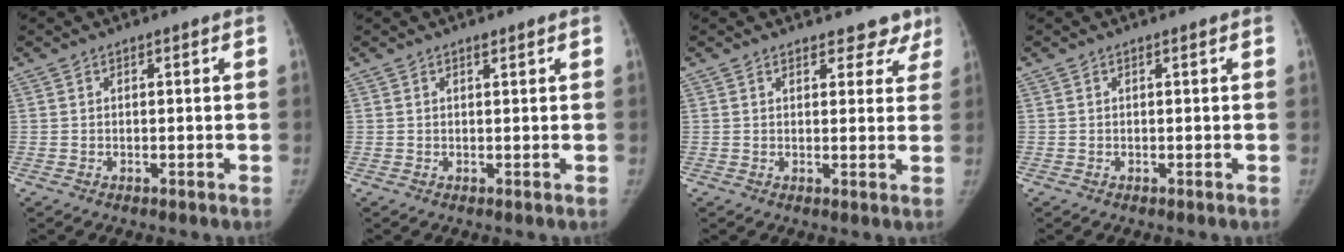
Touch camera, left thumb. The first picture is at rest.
{"total": 0.8, "force": [0.6, 0.2, 0.5], "torque": [-0.008, -0.003, 0.010]}
{"total": 5.7, "force": [4.8, 2.9, 1.0], "torque": [0.031, -0.020, 0.047]}
{"total": 0.0}